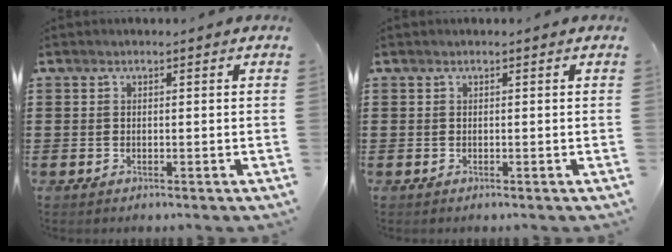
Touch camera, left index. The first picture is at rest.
{"total": 0.0}